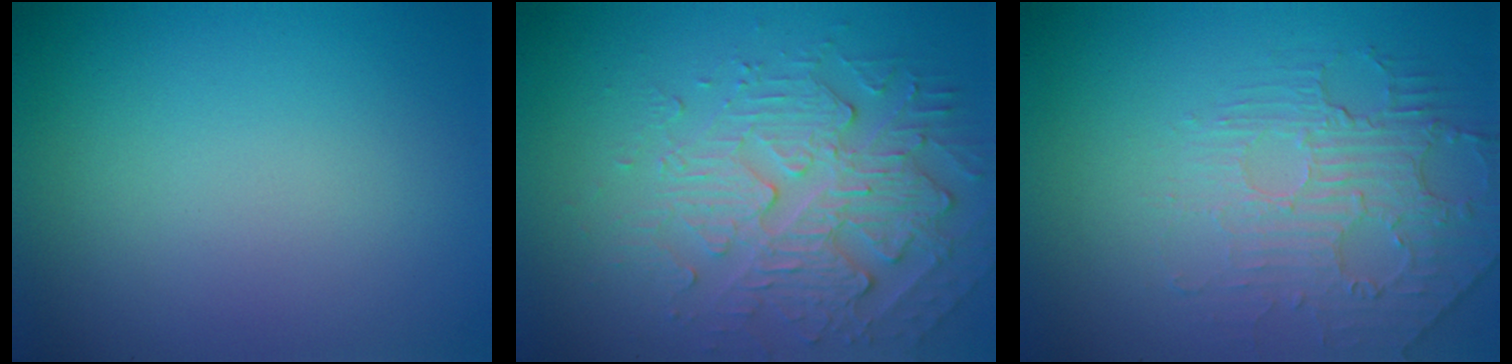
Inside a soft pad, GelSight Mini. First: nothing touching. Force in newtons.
{"total": 5.0, "press": 4.3, "slide": 2.6}
{"total": 2.5, "press": 1.9, "slide": 1.6}